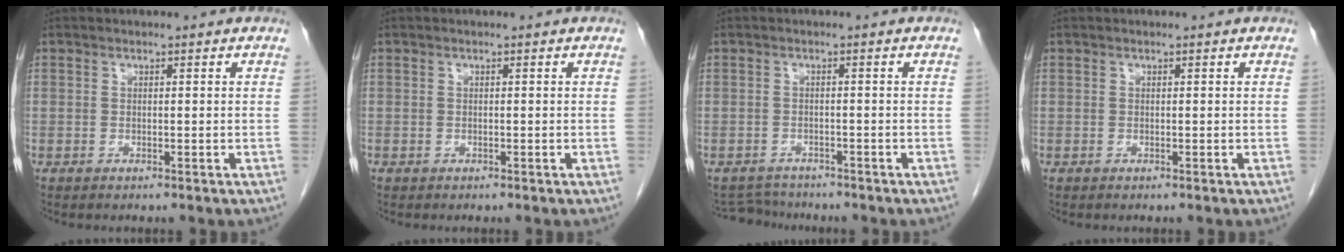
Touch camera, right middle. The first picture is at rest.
{"total": 0.0}
{"total": 3.4, "force": [-3.2, 0.9, -0.5], "torque": [0.005, -0.008, -0.051]}
{"total": 0.0}